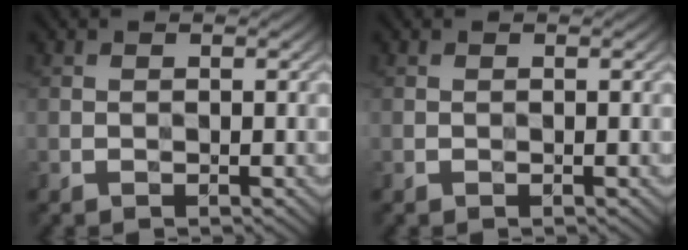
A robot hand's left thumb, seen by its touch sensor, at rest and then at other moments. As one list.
[{"total": 0.0}]